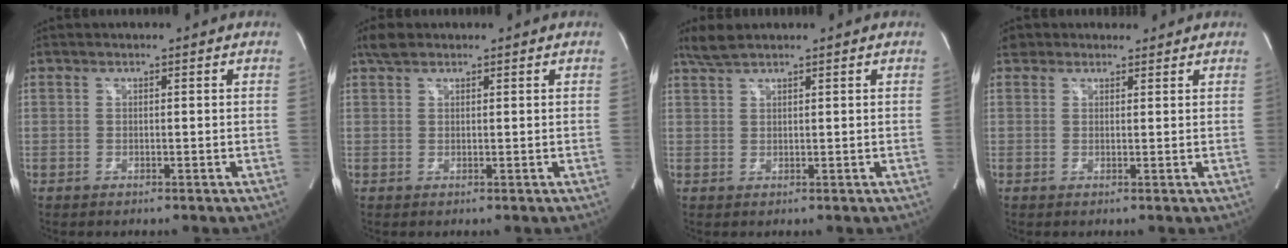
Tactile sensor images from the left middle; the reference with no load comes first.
{"total": 2.2, "force": [1.8, 0.9, 1.0], "torque": [-0.024, 0.013, 0.033]}
{"total": 2.8, "force": [2.5, 0.1, 1.3], "torque": [-0.038, 0.011, 0.055]}
{"total": 3.4, "force": [2.7, 2.0, 0.3], "torque": [-0.004, 0.026, 0.040]}